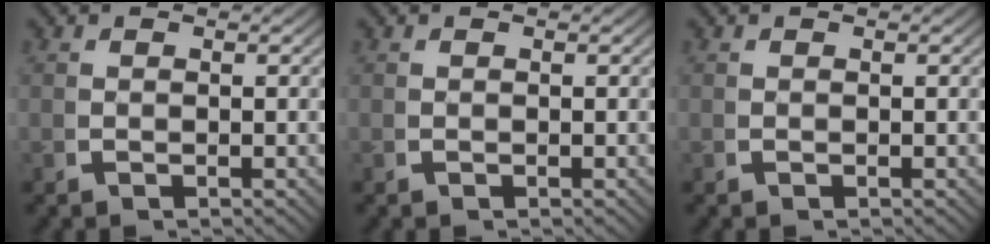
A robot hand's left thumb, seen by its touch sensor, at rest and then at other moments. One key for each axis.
{"total": 0.0}
{"total": 0.0}